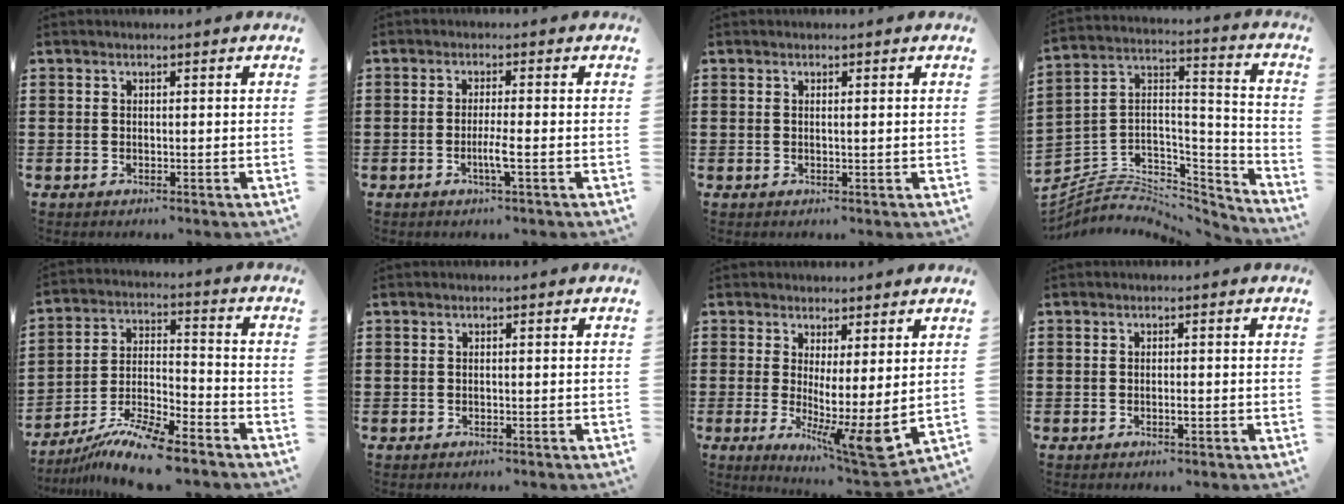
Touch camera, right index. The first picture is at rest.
{"total": 3.0, "force": [-1.1, 0.0, 2.8], "torque": [-0.055, -0.007, -0.023]}
{"total": 0.5, "force": [0.2, 0.0, 0.5], "torque": [-0.010, -0.001, 0.004]}
{"total": 4.6, "force": [-3.0, 3.3, 1.1], "torque": [-0.034, -0.007, -0.060]}
{"total": 10.4, "force": [-8.9, 0.7, 5.3], "torque": [-0.105, 0.012, -0.175]}
{"total": 0.0}
{"total": 6.0, "force": [0.3, 0.5, 5.9], "torque": [-0.089, -0.048, 0.005]}
{"total": 1.0, "force": [-0.3, 0.3, 0.9], "torque": [-0.017, -0.003, -0.005]}